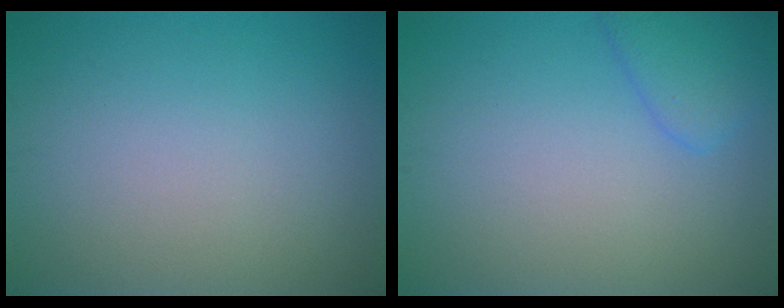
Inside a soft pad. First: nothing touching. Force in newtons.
{"total": 2.5, "press": 2.5, "slide": 0.2}